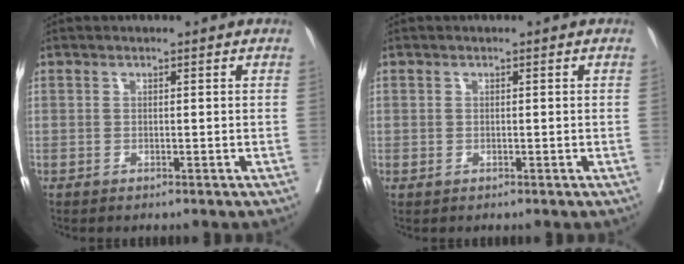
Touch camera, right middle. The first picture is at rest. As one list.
[{"total": 0.0}]